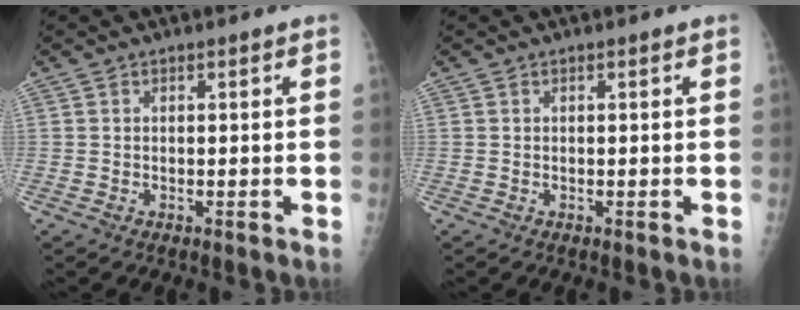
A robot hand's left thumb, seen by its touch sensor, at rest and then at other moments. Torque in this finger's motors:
{"motor_torque": [-0.08, 0.08, -0.01, 0.00, 0.00]}